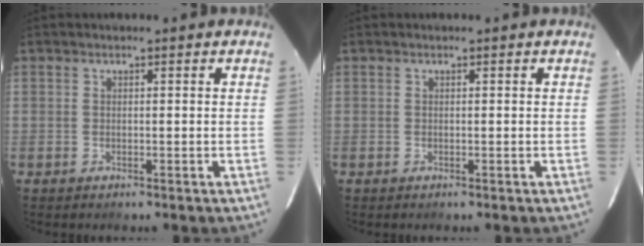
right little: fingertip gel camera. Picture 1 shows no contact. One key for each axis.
{"total": 0.0}